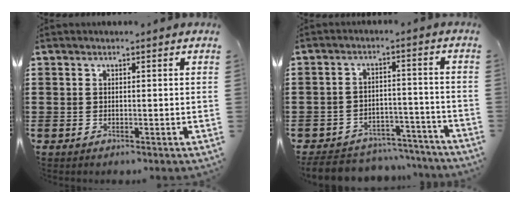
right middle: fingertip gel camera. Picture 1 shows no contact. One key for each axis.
{"total": 6.1, "fx": -5.9, "fy": 1.3, "fz": 0.8, "tx": -0.013, "ty": 0.017, "tz": -0.117}